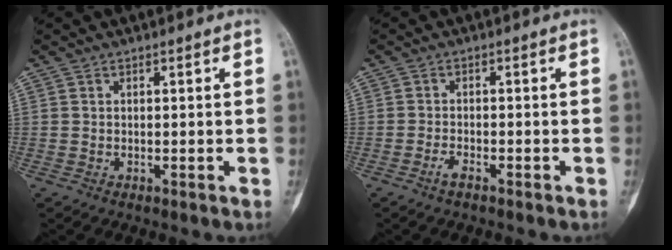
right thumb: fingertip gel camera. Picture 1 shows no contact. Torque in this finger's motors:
{"motor_torque": [-0.25, 0.21, -0.22, -0.04, 0.00]}